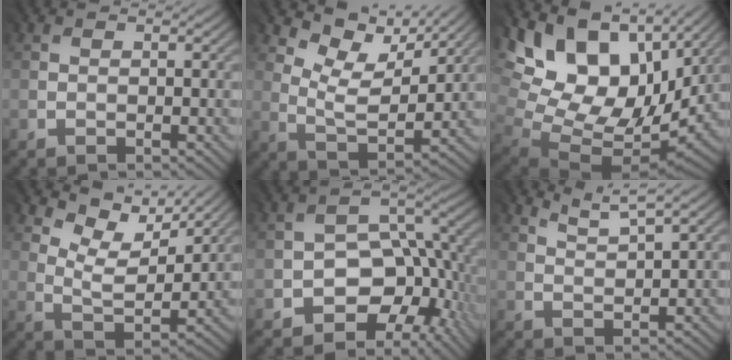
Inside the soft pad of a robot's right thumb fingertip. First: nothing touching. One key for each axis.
{"total": 7.1, "fx": 5.3, "fy": 2.5, "fz": 4.0, "tx": -0.085, "ty": -0.008, "tz": 0.105}
{"total": 15.7, "fx": 6.9, "fy": 8.9, "fz": 10.9, "tx": -0.219, "ty": 0.010, "tz": 0.142}
{"total": 6.5, "fx": 5.2, "fy": 2.1, "fz": 3.4, "tx": -0.074, "ty": -0.006, "tz": 0.101}
{"total": 9.2, "fx": -3.9, "fy": 6.2, "fz": 5.5, "tx": -0.070, "ty": -0.007, "tz": -0.073}
{"total": 3.2, "fx": 2.9, "fy": -0.2, "fz": 1.5, "tx": -0.034, "ty": 0.004, "tz": 0.066}